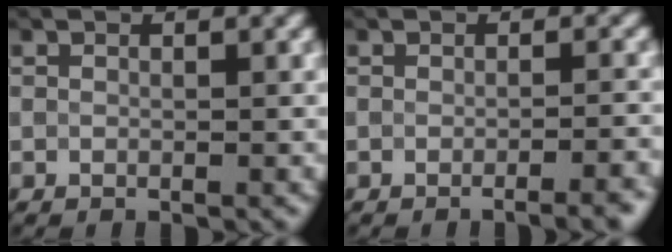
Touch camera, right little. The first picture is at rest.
{"total": 3.2, "force": [-2.0, 0.8, 2.3], "torque": [-0.017, 0.011, -0.032]}